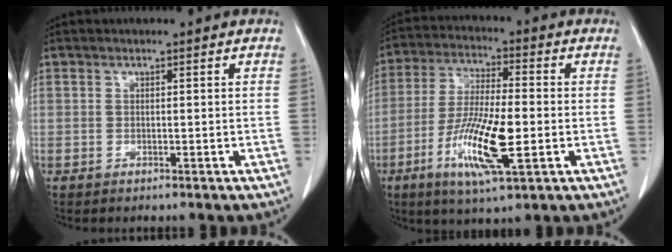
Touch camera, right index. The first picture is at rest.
{"total": 12.9, "force": [-3.7, 2.2, 12.2], "torque": [-0.238, -0.015, -0.066]}